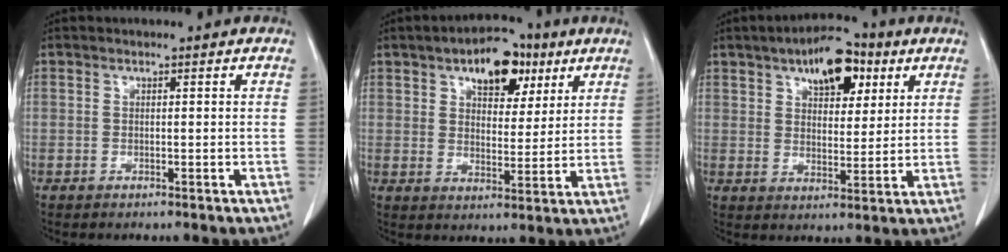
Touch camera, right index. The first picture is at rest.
{"total": 10.5, "force": [5.6, 5.5, 6.9], "torque": [-0.103, 0.019, 0.088]}
{"total": 10.6, "force": [5.5, 5.0, 7.5], "torque": [-0.114, 0.019, 0.085]}